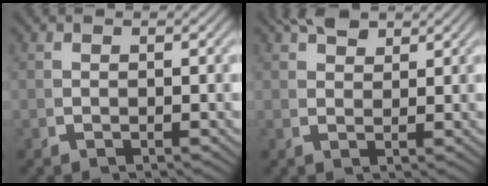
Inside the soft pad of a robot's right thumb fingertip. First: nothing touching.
{"total": 3.4, "force": [2.8, 1.2, 1.6], "torque": [-0.020, 0.004, 0.053]}